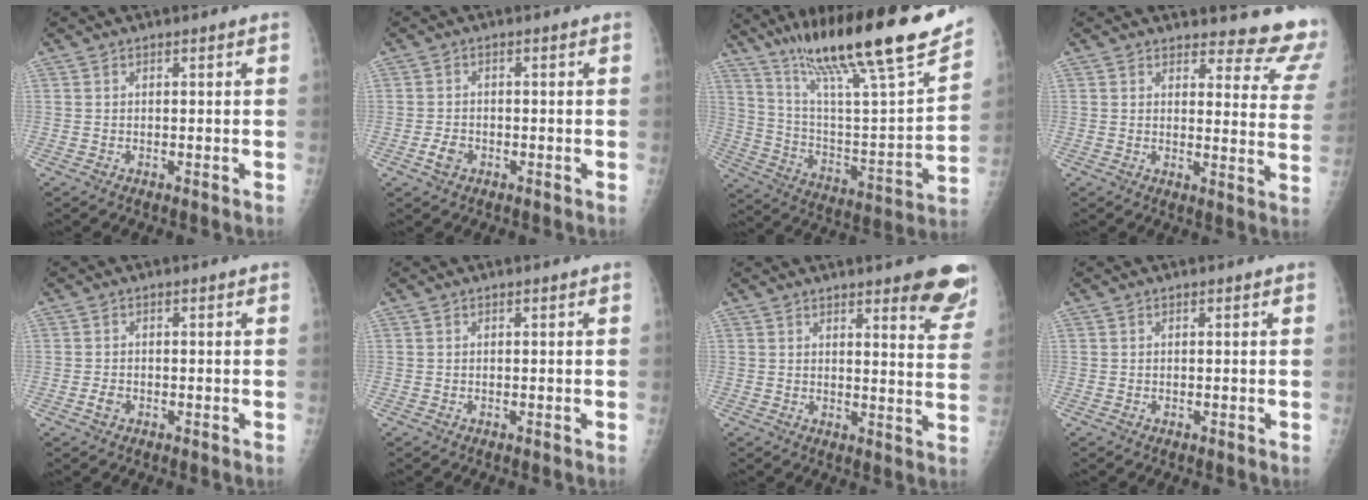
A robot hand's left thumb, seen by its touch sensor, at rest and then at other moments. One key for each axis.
{"total": 2.6, "fx": -1.2, "fy": 1.8, "fz": 1.5, "tx": -0.026, "ty": 0.004, "tz": -0.021}
{"total": 29.3, "fx": 20.6, "fy": 4.0, "fz": 20.4, "tx": -0.319, "ty": -0.055, "tz": 0.346}
{"total": 14.1, "fx": 13.7, "fy": 3.0, "fz": 1.5, "tx": 0.029, "ty": -0.141, "tz": 0.123}
{"total": 1.6, "fx": -0.7, "fy": 1.1, "fz": 0.9, "tx": -0.016, "ty": 0.002, "tz": -0.013}
{"total": 0.0}
{"total": 11.5, "fx": 7.9, "fy": 2.6, "fz": 7.9, "tx": -0.060, "ty": -0.043, "tz": 0.083}
{"total": 0.0}